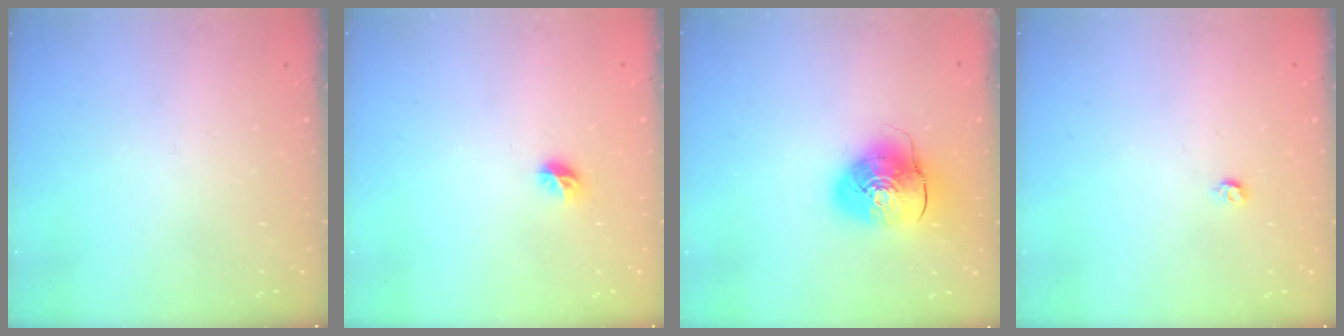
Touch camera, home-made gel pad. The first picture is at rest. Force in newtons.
{"total": 5.4, "press": 5.2, "slide": 1.4}
{"total": 11.8, "press": 11.7, "slide": 1.9}
{"total": 3.3, "press": 3.3, "slide": 0.7}